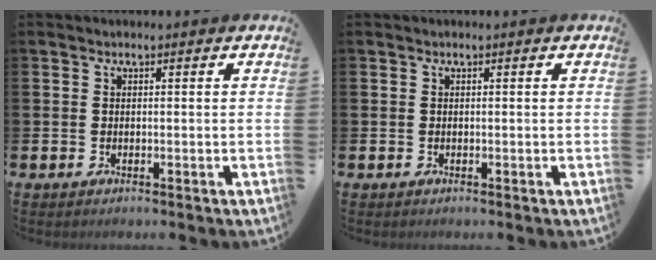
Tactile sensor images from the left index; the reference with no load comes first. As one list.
[{"total": 0.0}]